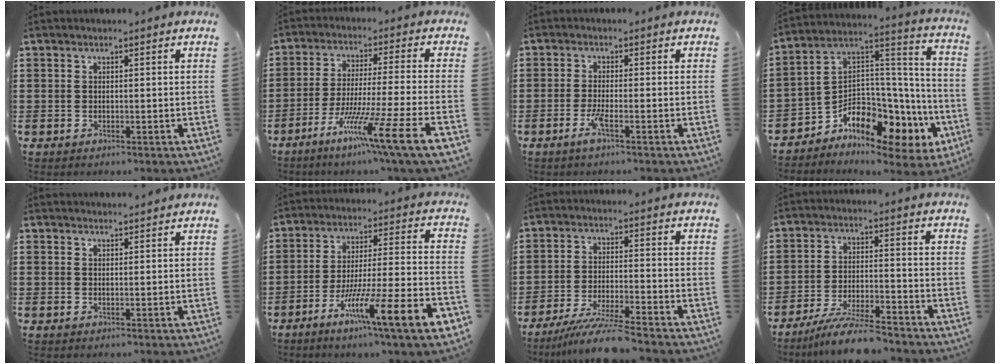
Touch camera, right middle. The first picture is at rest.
{"total": 11.8, "force": [-7.2, -0.9, 9.2], "torque": [-0.169, -0.014, -0.137]}
{"total": 2.7, "force": [-1.4, 0.1, 2.4], "torque": [-0.057, -0.009, -0.030]}
{"total": 7.9, "force": [-5.4, 4.0, 4.1], "torque": [-0.089, -0.025, -0.103]}
{"total": 1.4, "force": [1.4, 0.0, 0.1], "torque": [-0.005, 0.001, 0.026]}
{"total": 12.8, "force": [-7.9, 0.4, 10.0], "torque": [-0.159, -0.008, -0.145]}
{"total": 7.0, "force": [-6.0, -0.5, 3.6], "torque": [-0.073, -0.022, -0.113]}
{"total": 7.3, "force": [-6.5, 0.2, 3.3], "torque": [-0.067, -0.007, -0.122]}